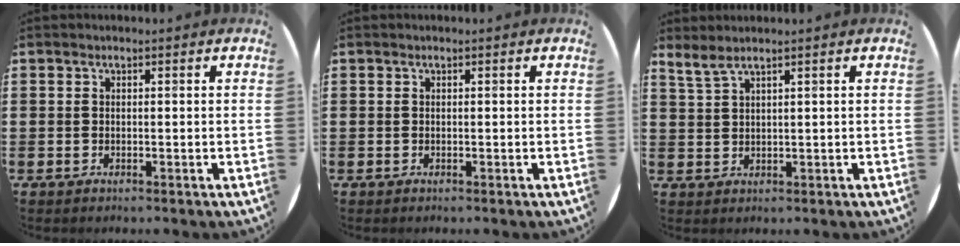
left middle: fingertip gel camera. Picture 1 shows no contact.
{"total": 0.0}
{"total": 2.1, "force": [1.8, 0.1, 1.2], "torque": [-0.026, 0.001, 0.033]}